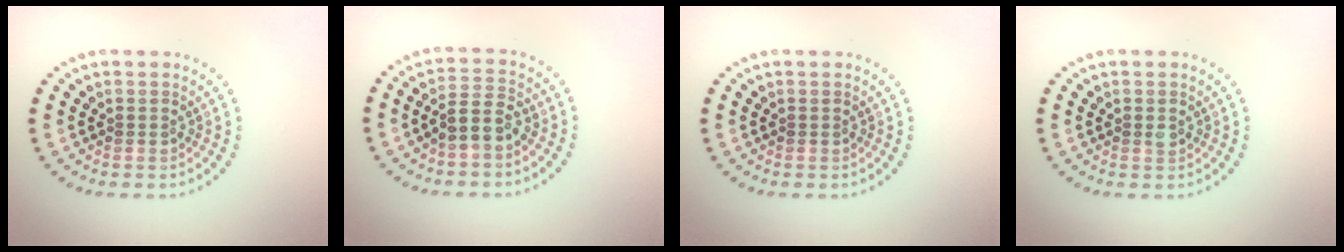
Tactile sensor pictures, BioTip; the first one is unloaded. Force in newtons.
{"total": 2.7, "press": 2.5, "slide": 1.0}
{"total": 0.0}
{"total": 0.5, "press": 0.4, "slide": 0.3}